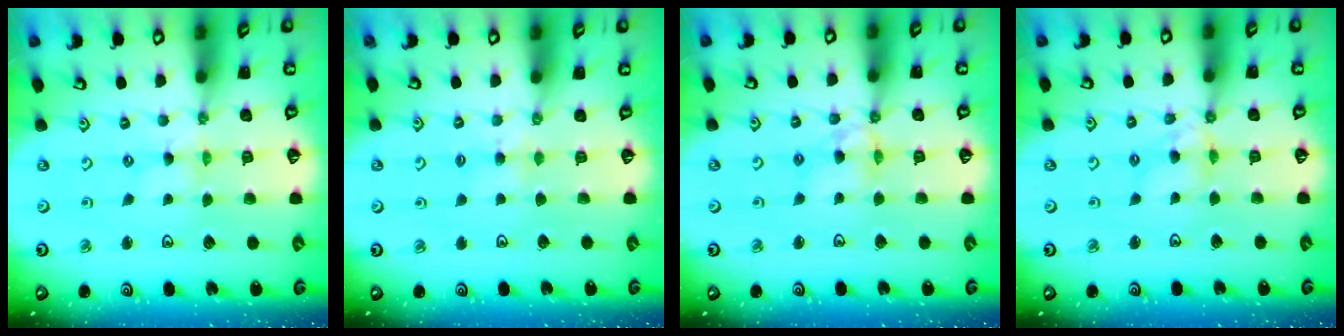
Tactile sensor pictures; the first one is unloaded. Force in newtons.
{"total": 4.8, "press": 4.8, "slide": 0.4}
{"total": 7.6, "press": 7.6, "slide": 0.5}
{"total": 6.7, "press": 6.6, "slide": 0.5}